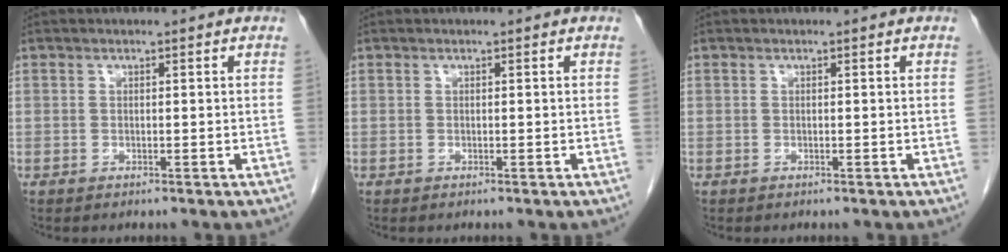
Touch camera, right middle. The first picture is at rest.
{"total": 0.0}
{"total": 0.0}